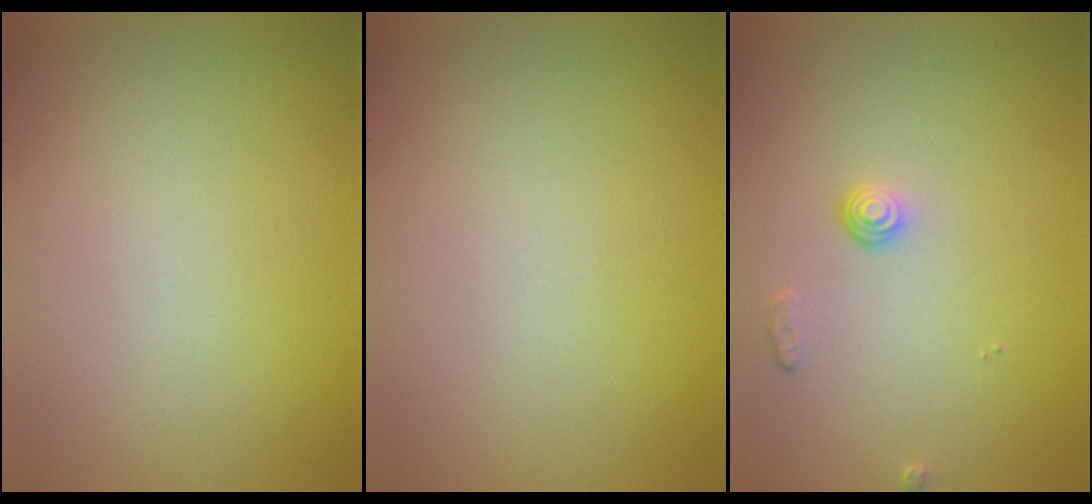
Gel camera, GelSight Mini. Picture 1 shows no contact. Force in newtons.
{"total": 0.0}
{"total": 1.1, "press": 0.8, "slide": 0.8}